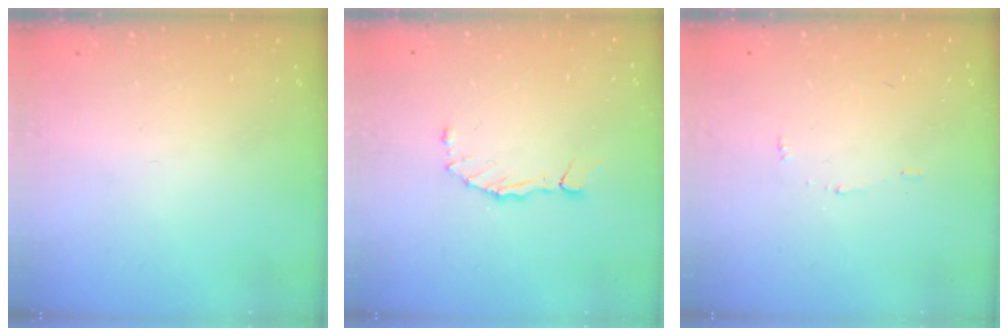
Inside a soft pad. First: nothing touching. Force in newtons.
{"total": 1.6, "press": 1.6, "slide": 0.3}
{"total": 4.4, "press": 4.3, "slide": 0.4}